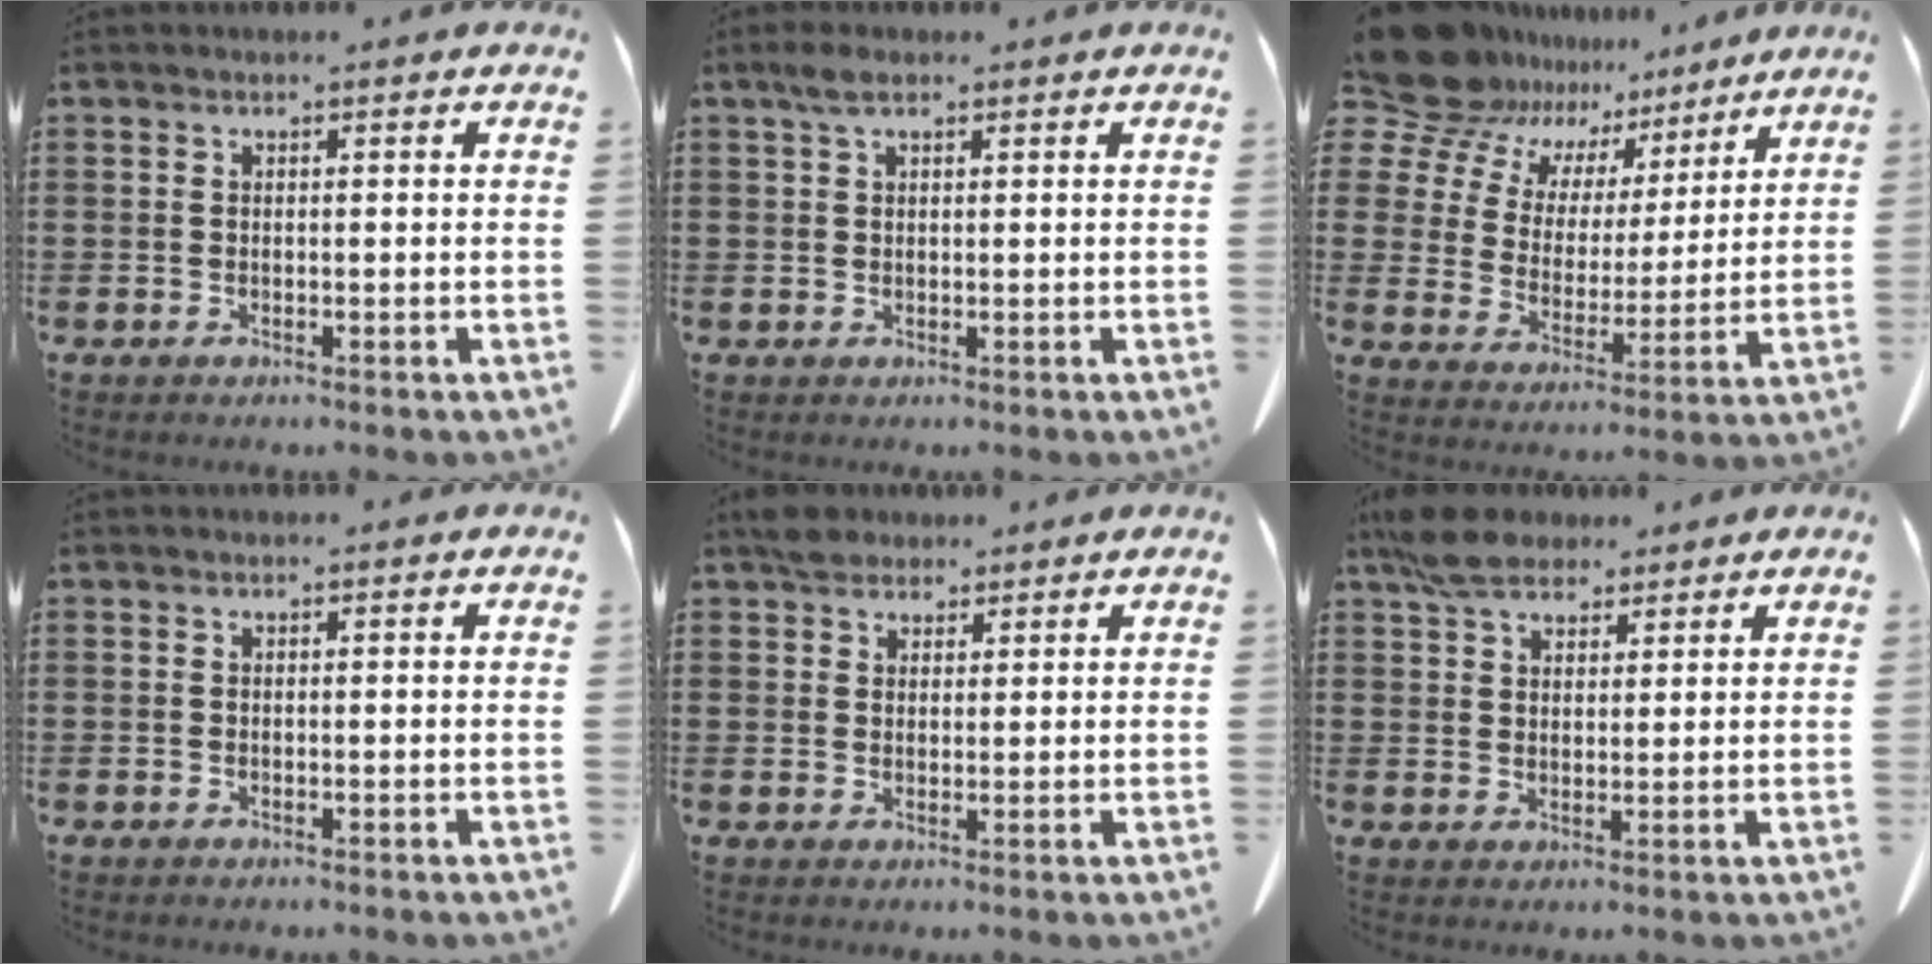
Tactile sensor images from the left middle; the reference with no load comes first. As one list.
[{"total": 2.1, "force": [1.2, 1.0, 1.5], "torque": [-0.033, 0.005, 0.022]}, {"total": 11.7, "force": [9.9, 5.7, 2.4], "torque": [-0.104, -0.056, 0.190]}, {"total": 0.0}, {"total": 3.6, "force": [2.9, 1.7, 1.0], "torque": [-0.021, 0.005, 0.056]}, {"total": 6.3, "force": [5.0, 2.9, 2.4], "torque": [-0.054, -0.004, 0.095]}]